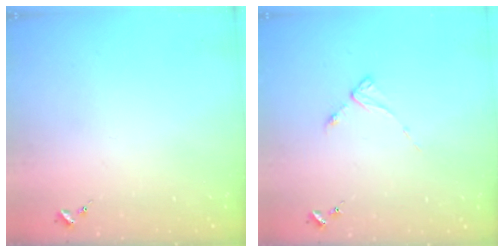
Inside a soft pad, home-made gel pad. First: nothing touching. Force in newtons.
{"total": 2.7, "press": 2.7, "slide": 0.4}